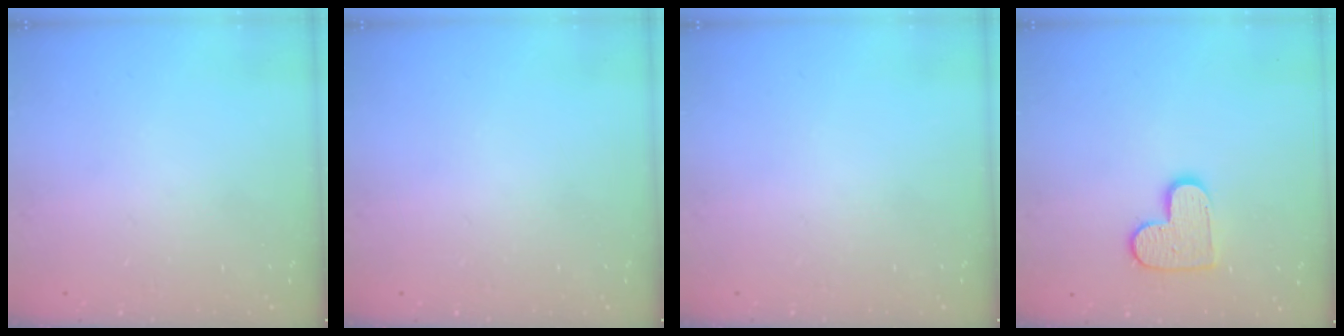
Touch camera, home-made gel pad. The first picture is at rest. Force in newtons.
{"total": 0.0}
{"total": 0.0}
{"total": 10.6, "press": 10.6, "slide": 0.7}